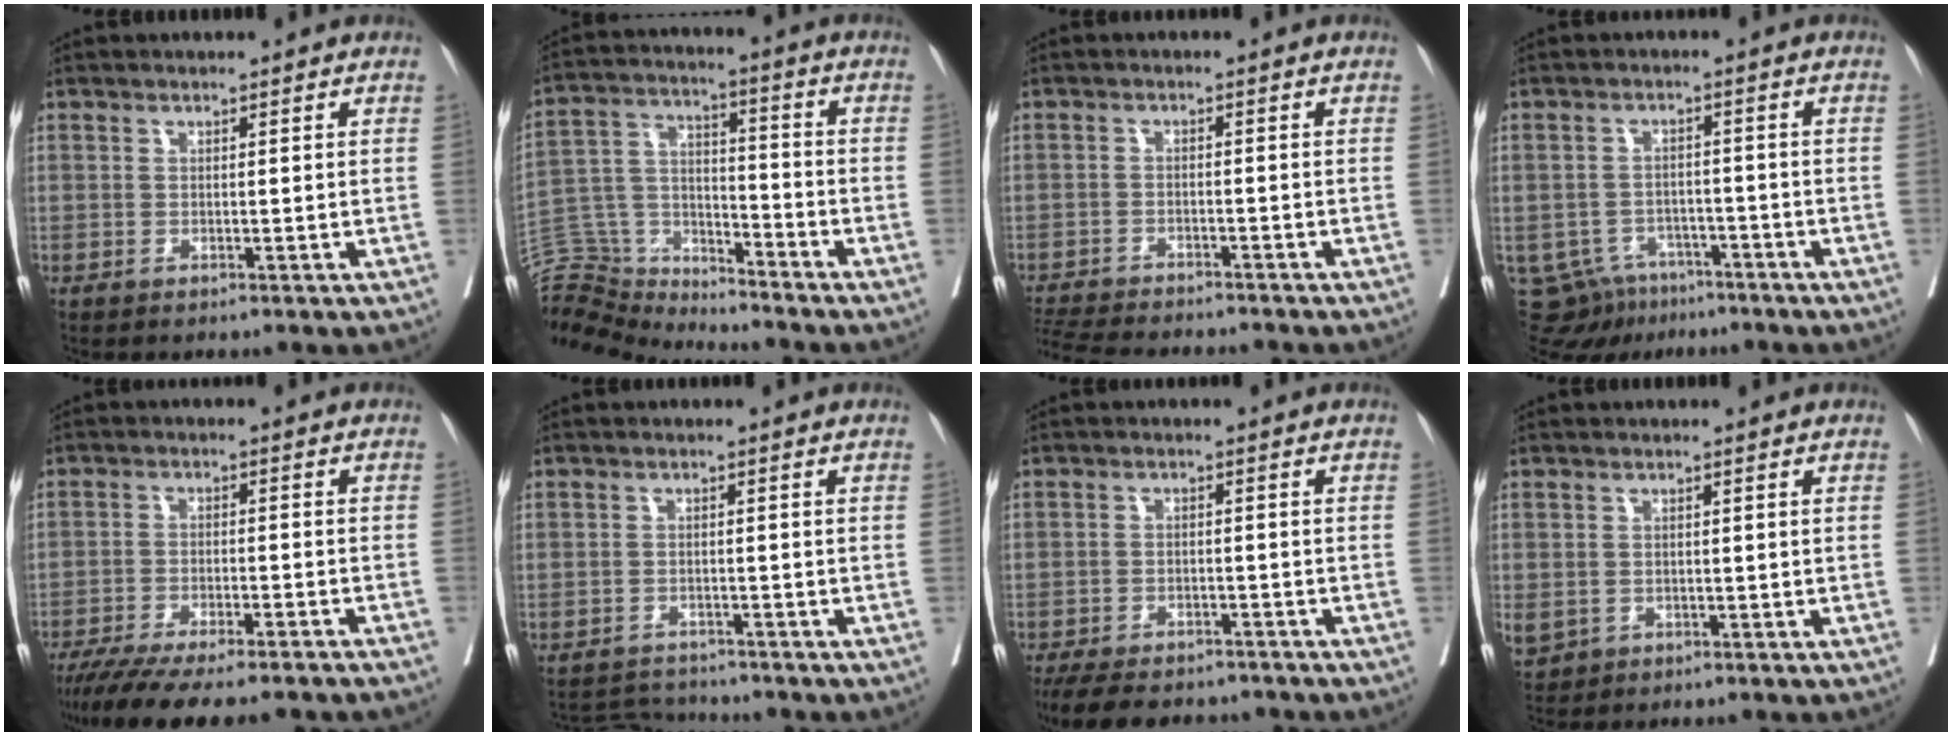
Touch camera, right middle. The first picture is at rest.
{"total": 11.0, "force": [-10.8, 1.6, -0.9], "torque": [0.007, 0.061, -0.207]}
{"total": 12.0, "force": [-11.0, 1.9, 4.4], "torque": [-0.083, -0.013, -0.164]}
{"total": 10.2, "force": [-7.7, 6.2, 2.2], "torque": [-0.049, 0.004, -0.106]}
{"total": 16.8, "force": [-14.4, 1.9, 8.5], "torque": [-0.130, -0.033, -0.209]}
{"total": 3.5, "force": [-3.4, 0.3, -0.7], "torque": [0.011, -0.007, -0.057]}
{"total": 12.9, "force": [-11.0, 4.7, 4.9], "torque": [-0.098, -0.005, -0.151]}
{"total": 5.1, "force": [-1.8, 4.4, 1.9], "torque": [-0.054, -0.003, -0.021]}